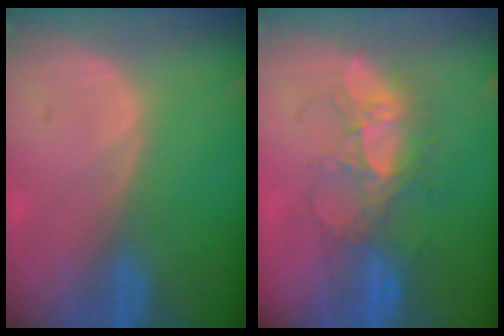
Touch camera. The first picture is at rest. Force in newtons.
{"total": 6.4, "press": 6.2, "slide": 1.5}